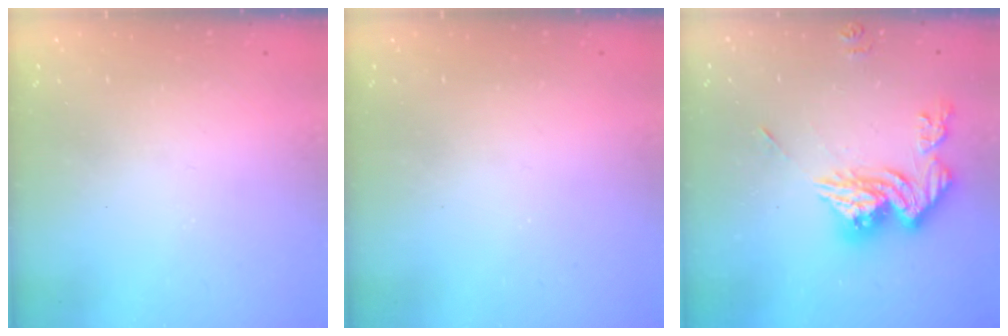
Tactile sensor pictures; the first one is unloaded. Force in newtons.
{"total": 0.0}
{"total": 13.7, "press": 13.6, "slide": 1.3}